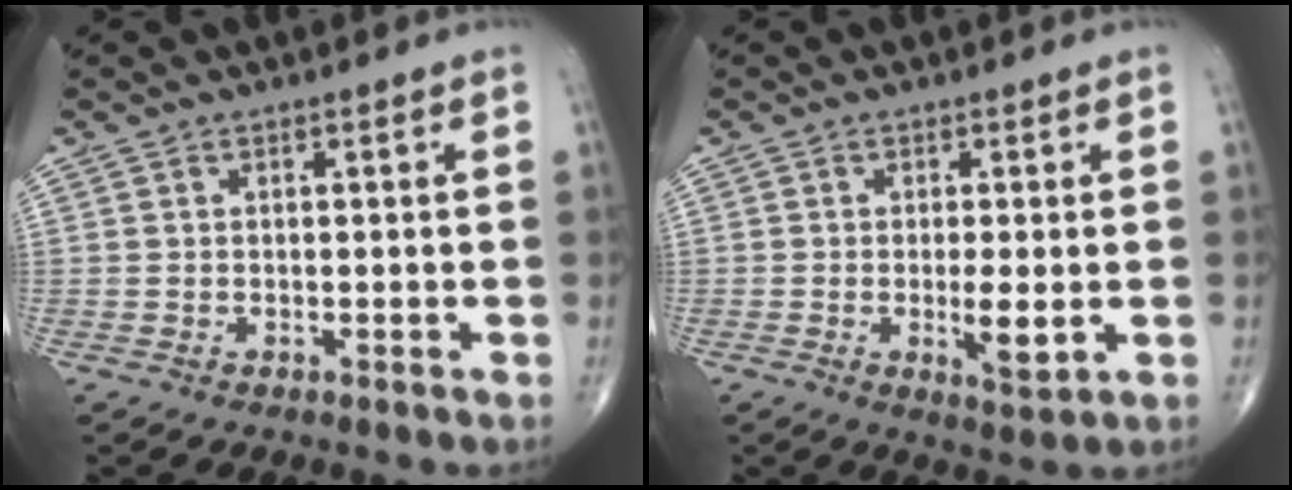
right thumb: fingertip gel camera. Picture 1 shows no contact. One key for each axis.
{"total": 4.9, "fx": -0.6, "fy": 1.3, "fz": 4.7, "tx": -0.079, "ty": -0.014, "tz": -0.009}